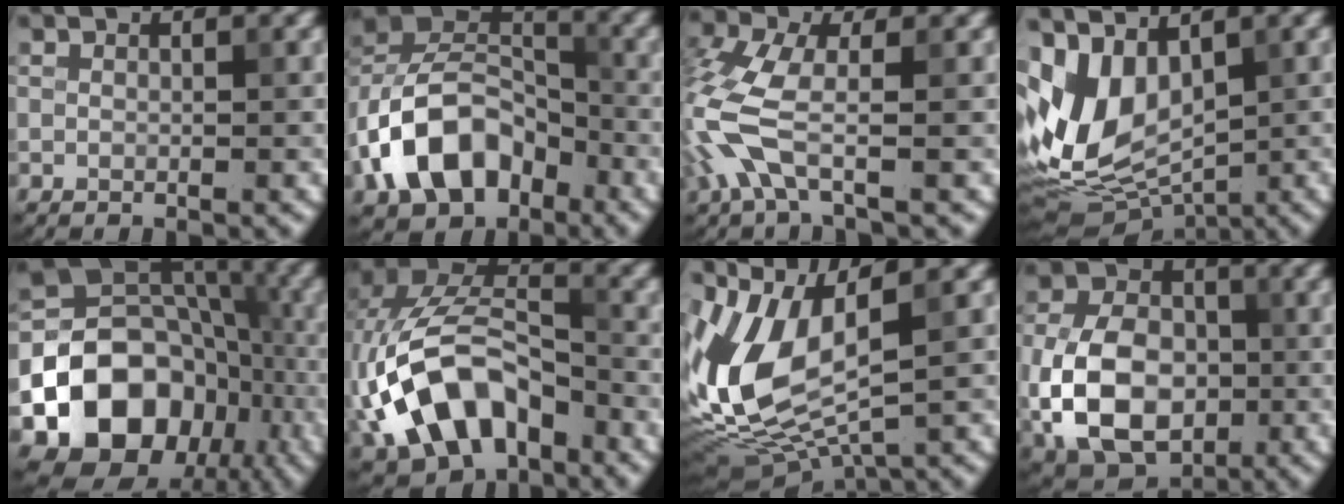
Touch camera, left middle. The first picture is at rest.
{"total": 10.9, "force": [-4.8, 7.1, 6.7], "torque": [-0.118, 0.012, -0.106]}
{"total": 5.4, "force": [-1.6, 2.1, 4.8], "torque": [-0.128, -0.001, -0.043]}
{"total": 7.8, "force": [0.9, 4.8, 6.0], "torque": [-0.127, -0.007, 0.017]}
{"total": 16.8, "force": [-6.4, 13.6, 7.5], "torque": [-0.130, -0.024, -0.129]}
{"total": 11.9, "force": [-4.4, 7.5, 8.2], "torque": [-0.154, 0.006, -0.081]}
{"total": 11.7, "force": [0.6, 5.6, 10.2], "torque": [-0.243, -0.011, 0.019]}
{"total": 11.1, "force": [-2.3, 7.7, 7.7], "torque": [-0.159, -0.007, -0.051]}